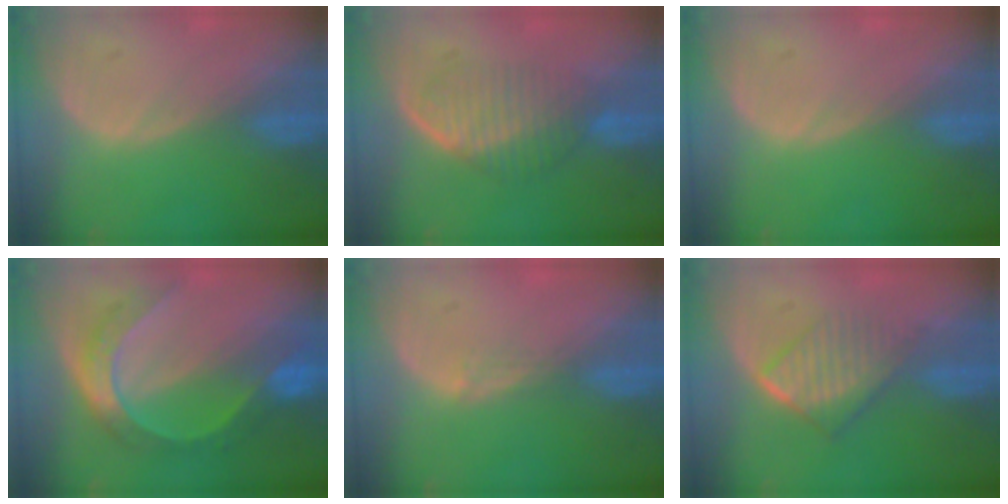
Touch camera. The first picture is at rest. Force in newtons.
{"total": 6.0, "press": 5.7, "slide": 1.6}
{"total": 0.0}
{"total": 8.2, "press": 8.1, "slide": 0.8}
{"total": 1.5, "press": 1.0, "slide": 1.0}
{"total": 6.7, "press": 5.8, "slide": 3.3}